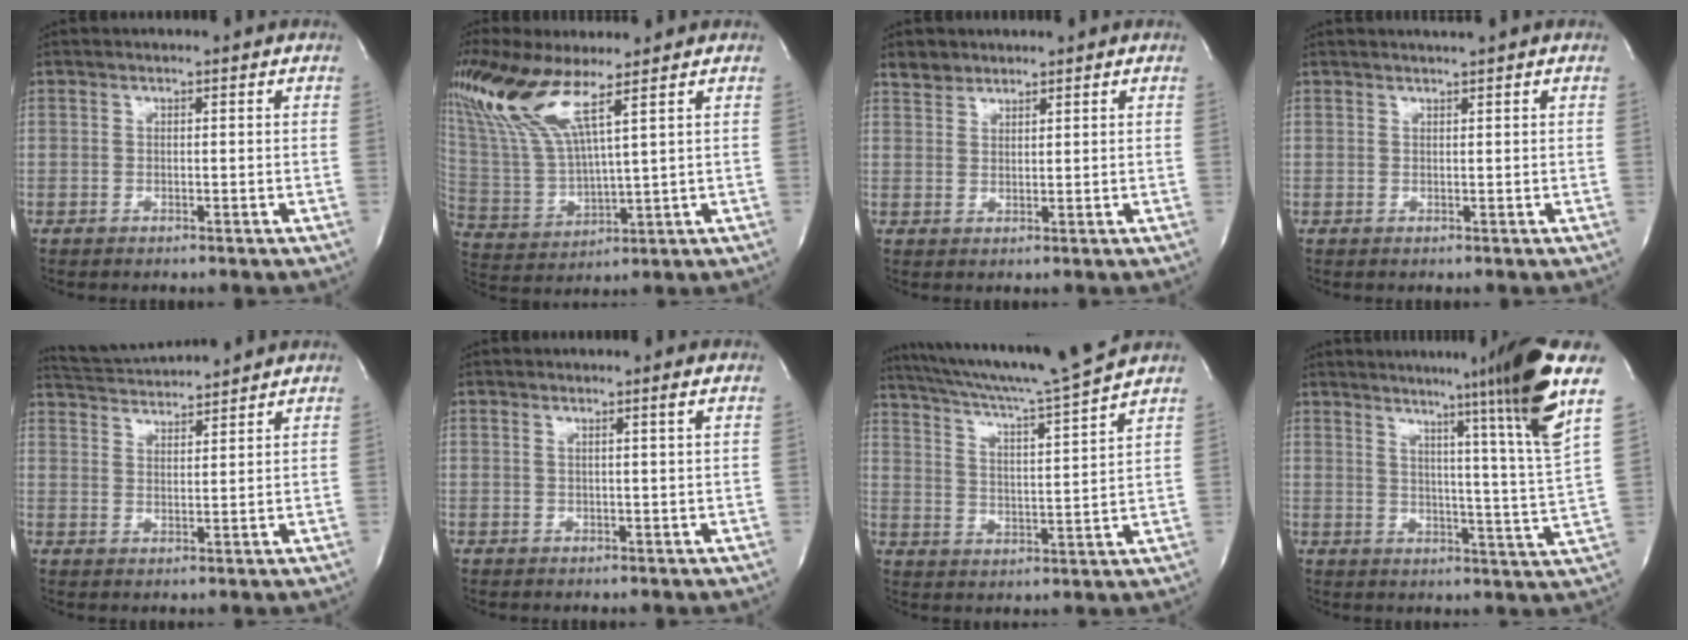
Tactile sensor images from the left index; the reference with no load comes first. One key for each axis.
{"total": 12.9, "fx": 8.0, "fy": 1.8, "fz": 10.0, "tx": -0.239, "ty": -0.005, "tz": 0.166}
{"total": 2.2, "fx": 1.9, "fy": 1.2, "fz": -0.2, "tx": -0.002, "ty": 0.004, "tz": 0.034}
{"total": 1.0, "fx": 0.9, "fy": -0.5, "fz": 0.3, "tx": -0.005, "ty": -0.005, "tz": 0.020}
{"total": 8.7, "fx": 8.4, "fy": -0.1, "fz": 1.9, "tx": -0.048, "ty": 0.022, "tz": 0.141}
{"total": 1.0, "fx": 0.3, "fy": -0.5, "fz": 0.8, "tx": -0.026, "ty": -0.010, "tz": 0.009}
{"total": 15.8, "fx": 14.2, "fy": -2.2, "fz": 6.6, "tx": -0.124, "ty": -0.025, "tz": 0.217}
{"total": 16.1, "fx": 10.1, "fy": -4.0, "fz": 11.9, "tx": -0.166, "ty": -0.054, "tz": 0.119}